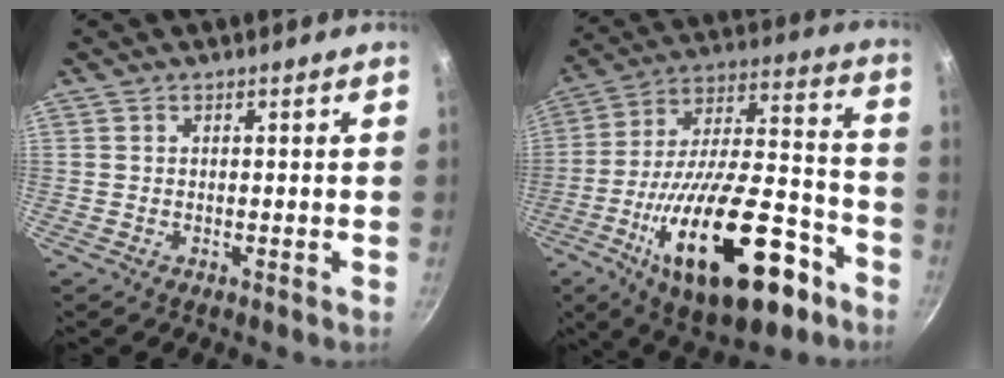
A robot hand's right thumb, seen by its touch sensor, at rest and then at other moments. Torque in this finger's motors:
{"motor_torque": [3.05, 1.96, 1.56, -1.21, 0.29]}